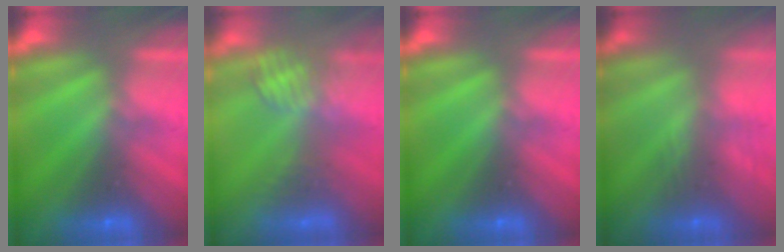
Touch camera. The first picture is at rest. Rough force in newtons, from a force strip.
{"total": 2.5}
{"total": 0.0}
{"total": 2.9}